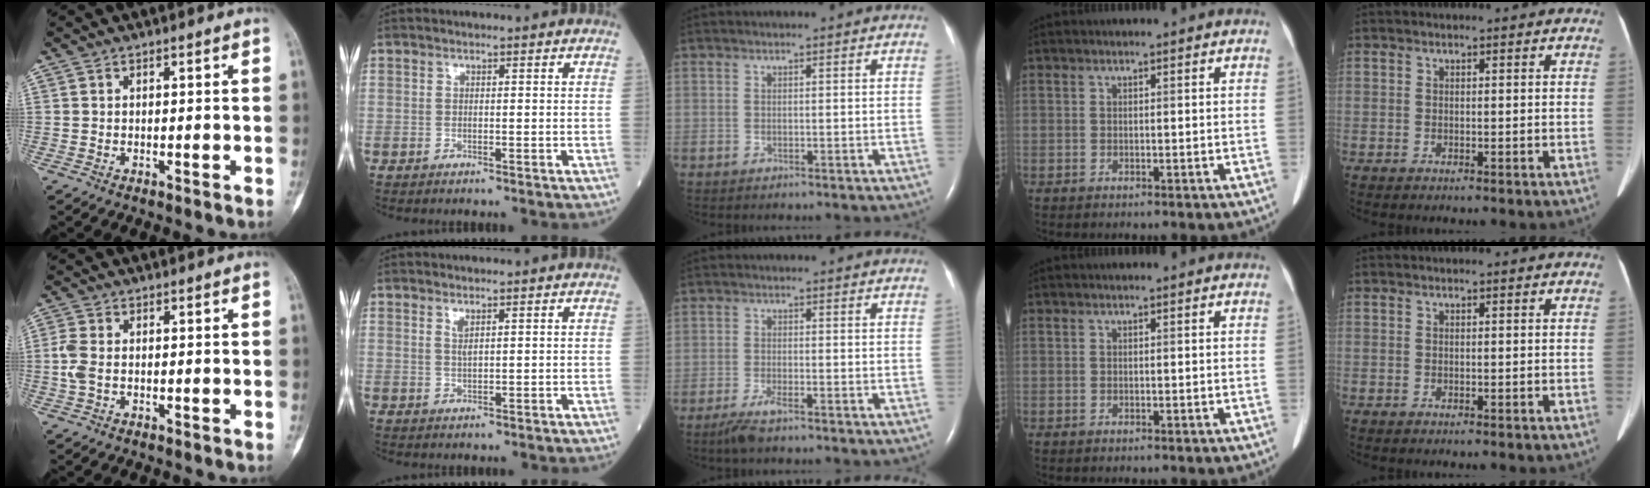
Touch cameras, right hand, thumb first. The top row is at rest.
{"thumb": {"total": 3.4, "force": [-0.3, 2.0, 2.7], "torque": [-0.084, 0.004, -0.009]}, "index": {"total": 1.4, "force": [0.8, 0.2, 1.1], "torque": [-0.026, -0.005, 0.018]}, "middle": {"total": 3.1, "force": [-2.3, 0.4, 2.1], "torque": [-0.054, -0.007, -0.046]}}